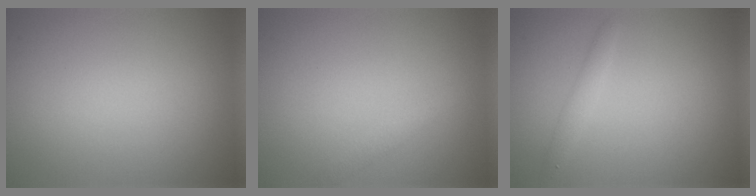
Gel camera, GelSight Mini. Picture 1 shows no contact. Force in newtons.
{"total": 1.3, "press": 1.3, "slide": 0.1}
{"total": 1.3, "press": 1.3, "slide": 0.1}